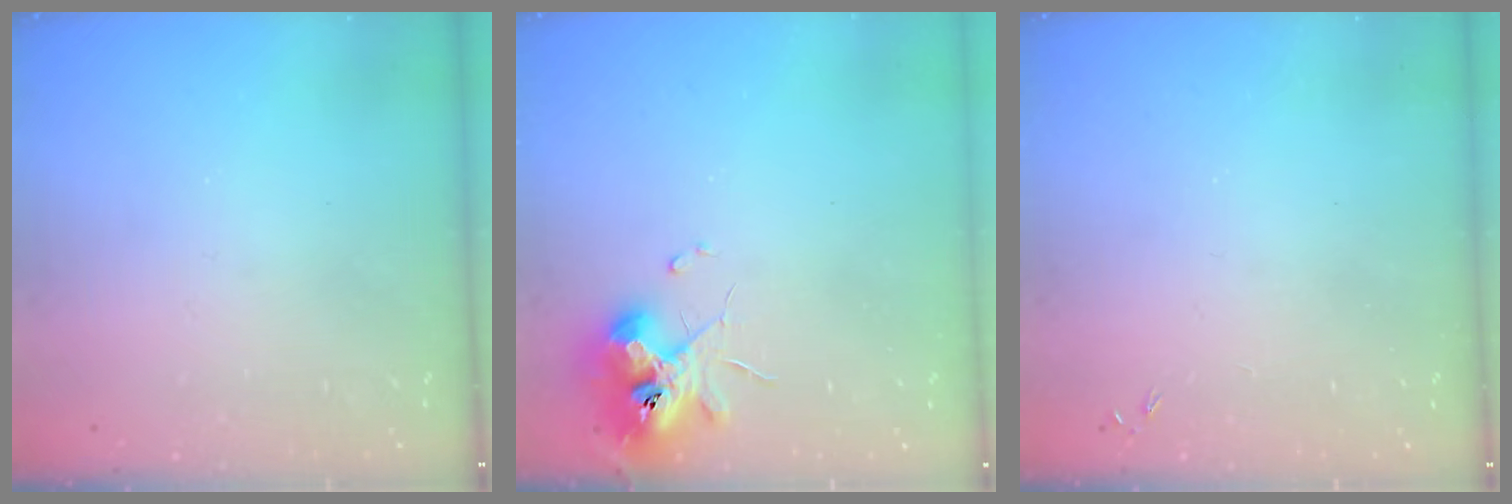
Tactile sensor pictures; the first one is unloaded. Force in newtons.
{"total": 11.7, "press": 11.7, "slide": 0.6}
{"total": 0.0}